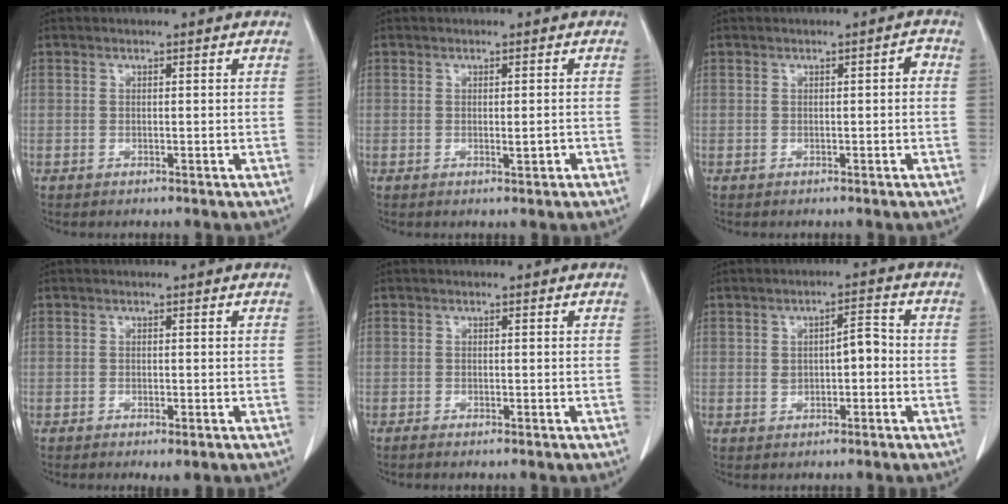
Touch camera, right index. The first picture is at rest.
{"total": 1.2, "force": [-0.4, 0.3, 1.1], "torque": [-0.017, -0.002, -0.002]}
{"total": 1.2, "force": [0.0, 0.3, 1.1], "torque": [-0.012, 0.005, 0.000]}
{"total": 1.5, "force": [-0.8, 0.4, 1.2], "torque": [-0.021, -0.005, -0.007]}
{"total": 0.7, "force": [-0.5, 0.0, 0.5], "torque": [-0.012, -0.001, -0.008]}
{"total": 4.1, "force": [-0.2, 1.7, 3.7], "torque": [-0.062, 0.019, 0.001]}